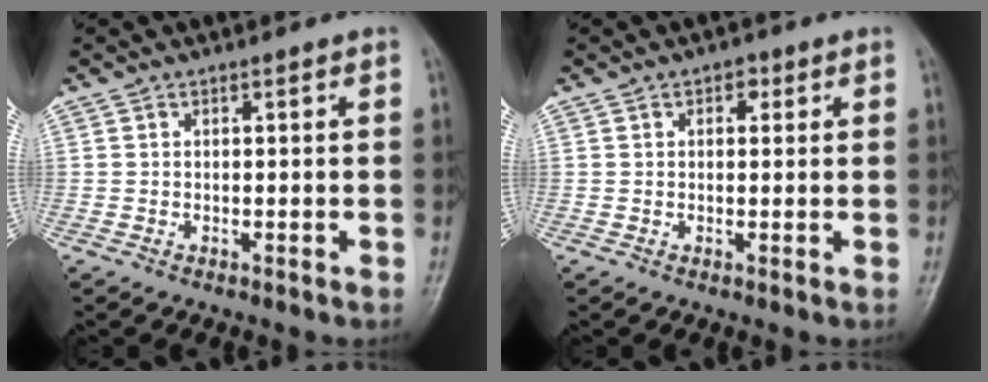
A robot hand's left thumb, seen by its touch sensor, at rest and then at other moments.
{"total": 2.0, "force": [0.9, 1.4, 1.2], "torque": [-0.004, 0.001, 0.007]}